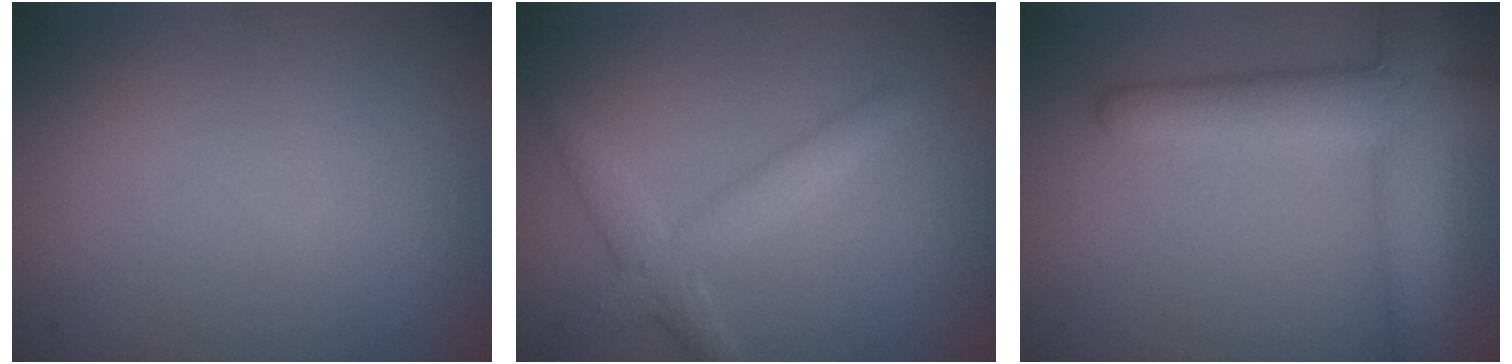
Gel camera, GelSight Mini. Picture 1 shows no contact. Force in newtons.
{"total": 2.9, "press": 2.9, "slide": 0.1}
{"total": 7.7, "press": 7.6, "slide": 0.6}